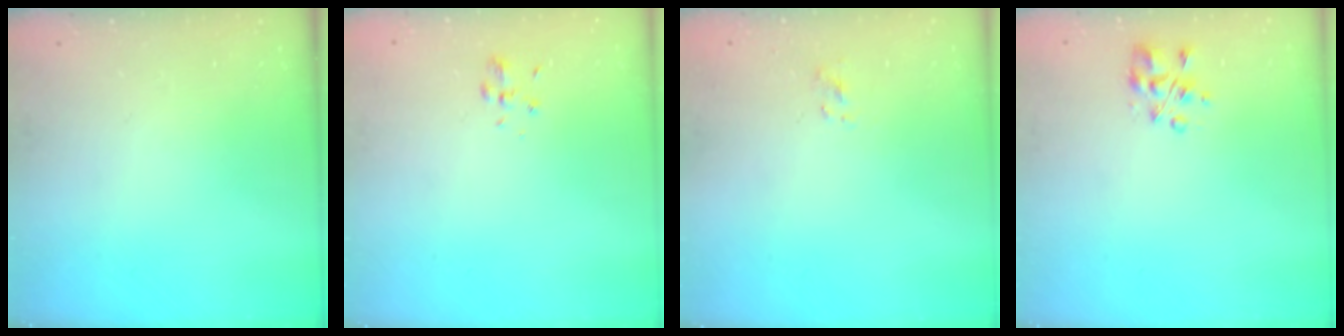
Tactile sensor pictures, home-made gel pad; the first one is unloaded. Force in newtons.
{"total": 1.9, "press": 1.6, "slide": 0.9}
{"total": 0.8, "press": 0.5, "slide": 0.6}
{"total": 4.4, "press": 4.4, "slide": 0.6}